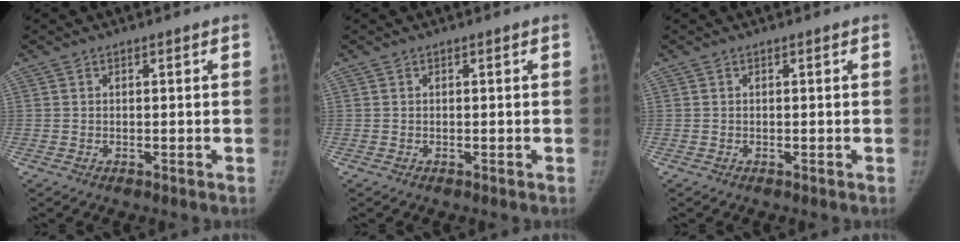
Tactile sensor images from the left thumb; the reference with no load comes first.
{"total": 0.0}
{"total": 0.0}